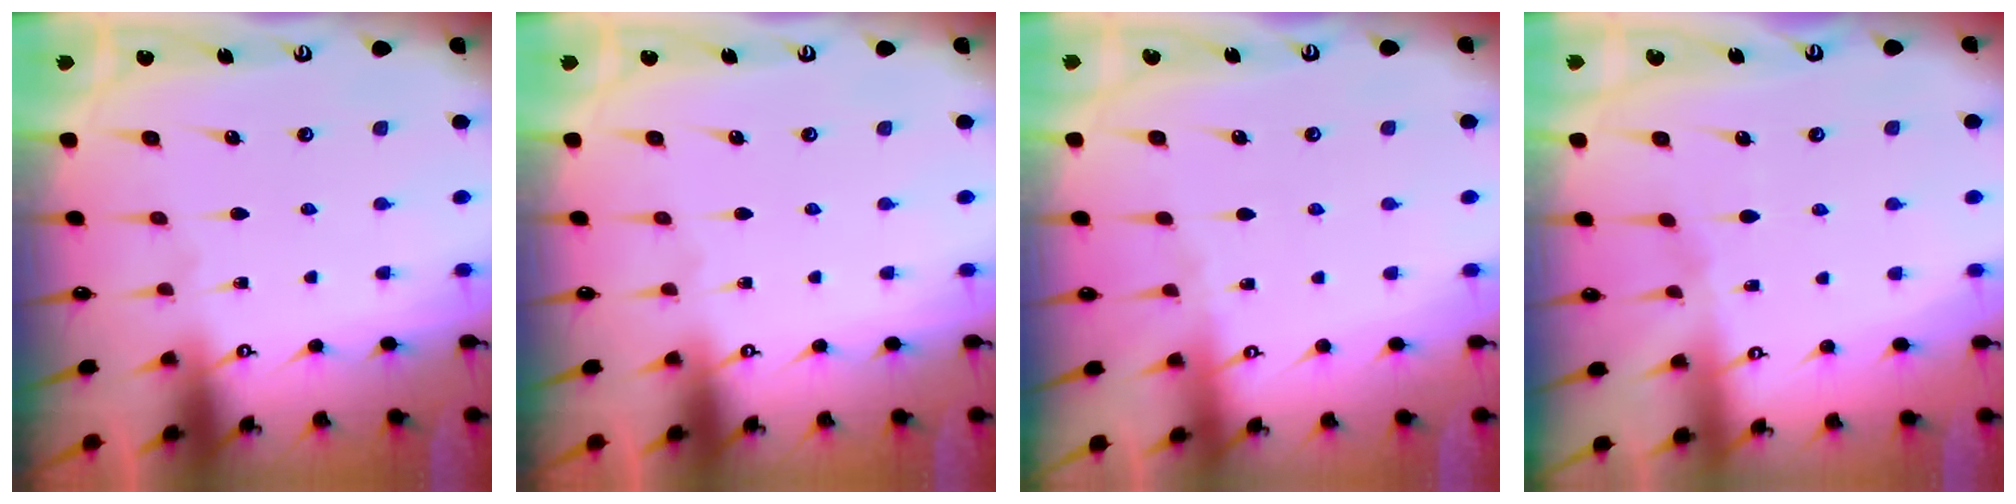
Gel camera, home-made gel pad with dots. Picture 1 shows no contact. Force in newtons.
{"total": 0.0}
{"total": 0.7, "press": 0.6, "slide": 0.3}
{"total": 2.5, "press": 2.5, "slide": 0.4}